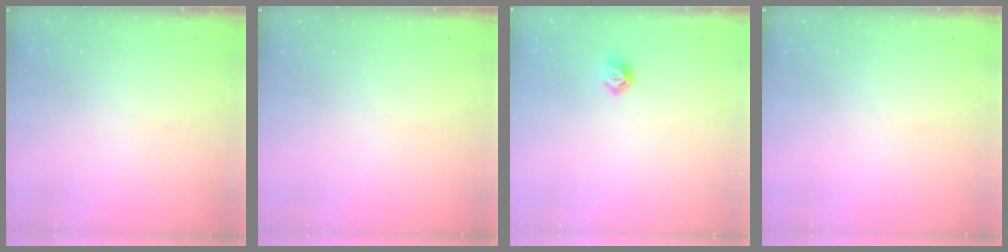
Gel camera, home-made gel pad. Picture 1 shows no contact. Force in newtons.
{"total": 0.0}
{"total": 6.4, "press": 6.3, "slide": 0.9}
{"total": 0.0}